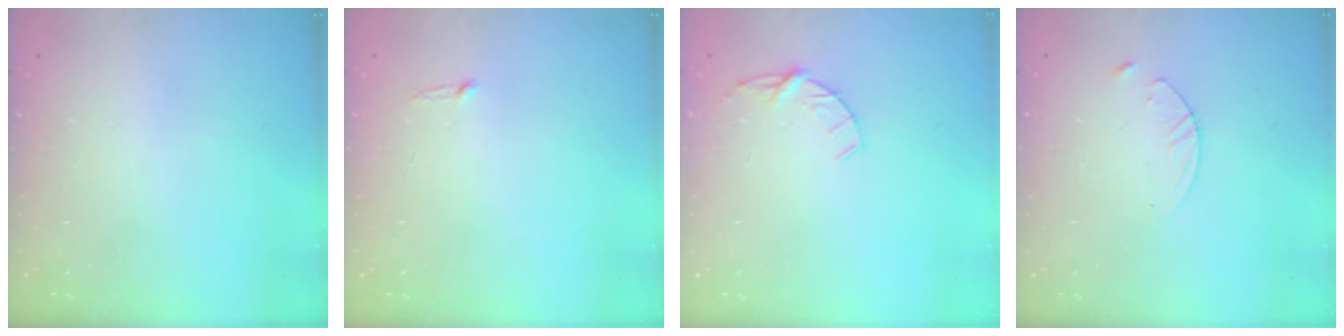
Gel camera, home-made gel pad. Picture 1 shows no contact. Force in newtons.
{"total": 2.5, "press": 2.5, "slide": 0.2}
{"total": 4.5, "press": 4.5, "slide": 0.5}
{"total": 3.1, "press": 3.1, "slide": 0.3}